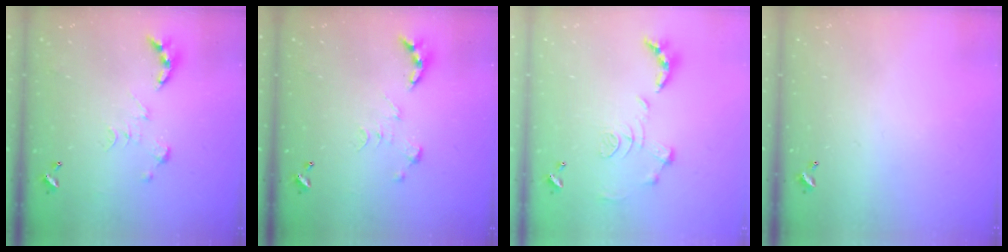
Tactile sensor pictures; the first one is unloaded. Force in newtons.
{"total": 0.0}
{"total": 1.2, "press": 0.4, "slide": 1.1}
{"total": 0.0}